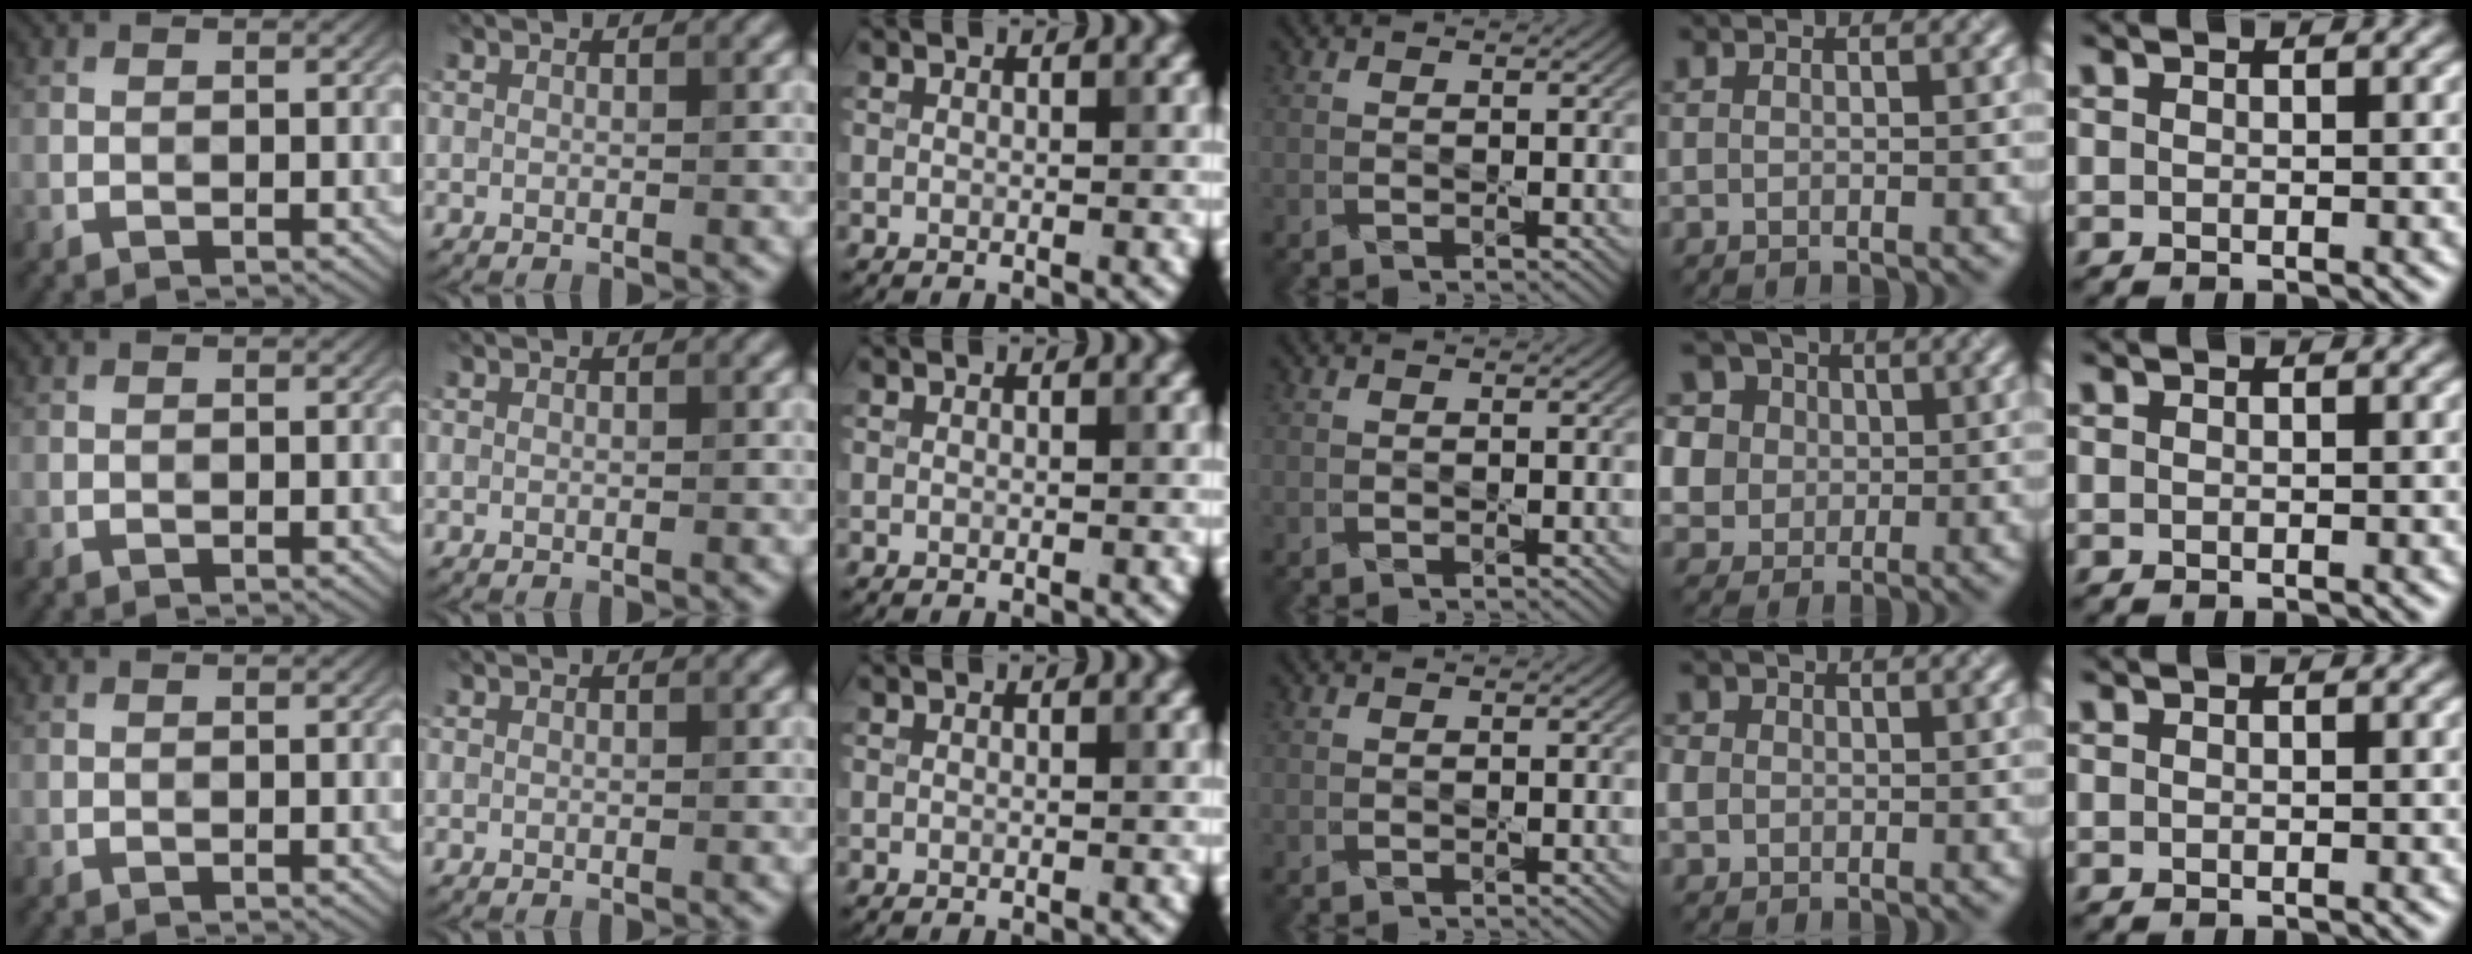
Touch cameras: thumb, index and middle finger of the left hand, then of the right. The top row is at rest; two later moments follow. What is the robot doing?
{"motion": "press", "object": "calculator"}